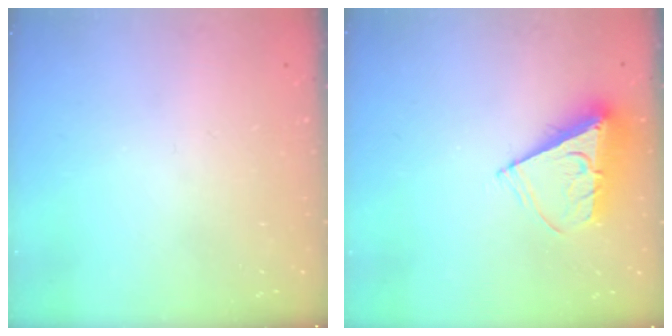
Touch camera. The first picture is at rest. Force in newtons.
{"total": 8.6, "press": 8.6, "slide": 0.5}